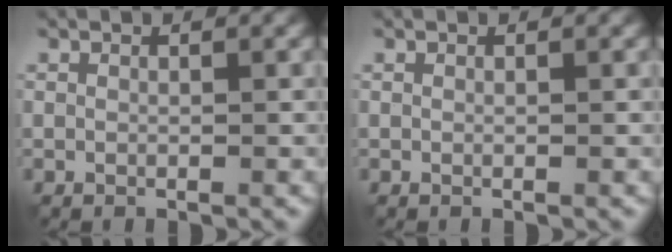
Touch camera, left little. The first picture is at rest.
{"total": 0.0}